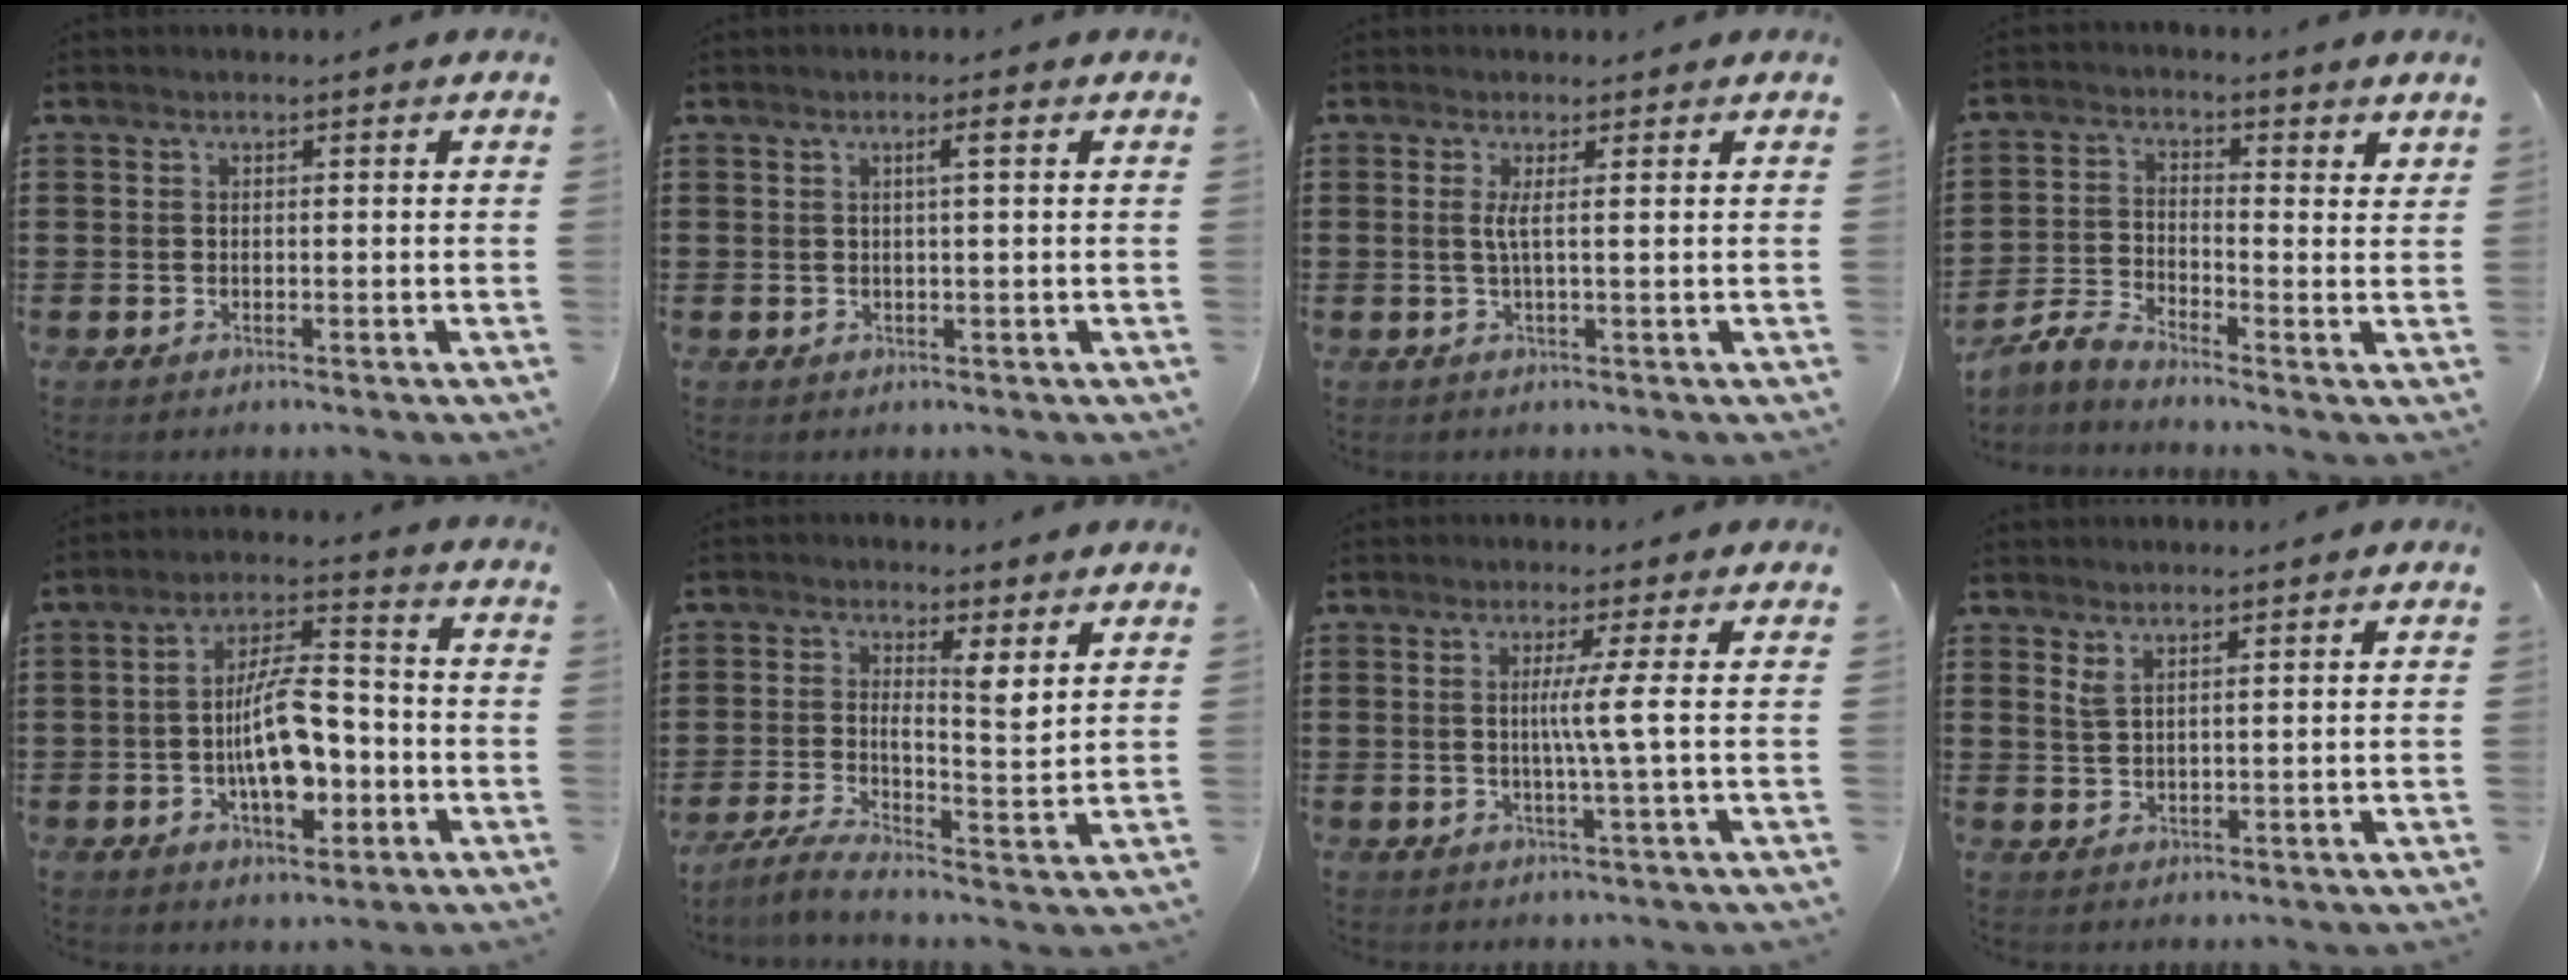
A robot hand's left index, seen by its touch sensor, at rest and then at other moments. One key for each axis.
{"total": 2.0, "fx": 0.7, "fy": 0.0, "fz": 1.9, "tx": -0.037, "ty": 0.001, "tz": 0.010}
{"total": 2.3, "fx": 0.3, "fy": -0.5, "fz": 2.2, "tx": -0.045, "ty": -0.008, "tz": 0.004}
{"total": 2.5, "fx": -2.0, "fy": 0.5, "fz": 1.4, "tx": -0.038, "ty": -0.004, "tz": -0.044}
{"total": 10.9, "fx": -2.7, "fy": 5.0, "fz": 9.3, "tx": -0.169, "ty": 0.002, "tz": -0.053}
{"total": 4.0, "fx": 1.8, "fy": 0.2, "fz": 3.5, "tx": -0.064, "ty": -0.027, "tz": 0.021}
{"total": 4.7, "fx": 0.2, "fy": -1.1, "fz": 4.6, "tx": -0.085, "ty": -0.011, "tz": -0.002}
{"total": 2.0, "fx": 1.6, "fy": 0.3, "fz": 1.2, "tx": -0.028, "ty": 0.001, "tz": 0.029}